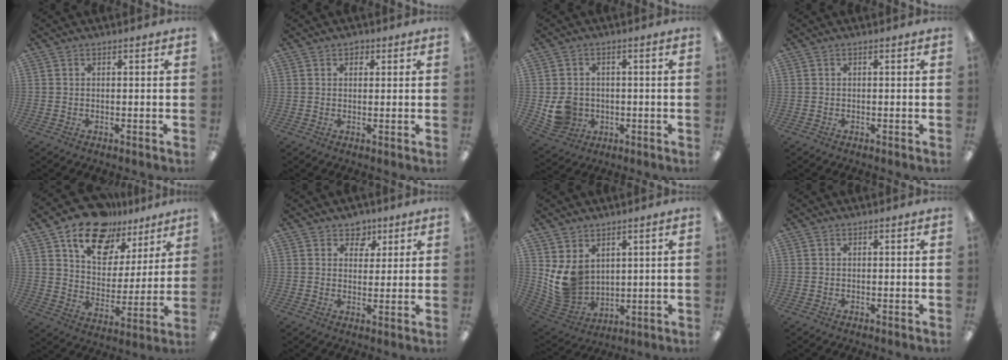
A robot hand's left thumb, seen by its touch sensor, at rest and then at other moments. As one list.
[{"total": 1.6, "force": [1.0, 1.2, 0.4], "torque": [-0.001, -0.002, 0.017]}, {"total": 6.9, "force": [-0.4, 6.5, 2.4], "torque": [-0.050, 0.010, 0.002]}, {"total": 0.0}, {"total": 16.1, "force": [11.8, 9.0, 6.1], "torque": [-0.108, -0.075, 0.215]}, {"total": 5.4, "force": [3.5, 4.0, 1.2], "torque": [-0.007, -0.016, 0.060]}, {"total": 9.6, "force": [4.0, 7.7, 4.0], "torque": [-0.108, -0.026, 0.085]}, {"total": 0.0}]